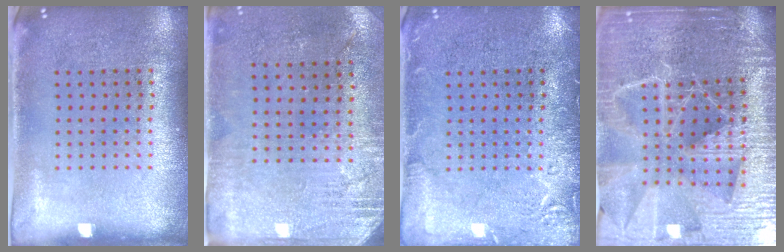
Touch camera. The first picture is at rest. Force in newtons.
{"total": 2.8, "press": 2.4, "slide": 1.5}
{"total": 2.7, "press": 2.7, "slide": 0.5}
{"total": 5.7, "press": 5.0, "slide": 2.6}